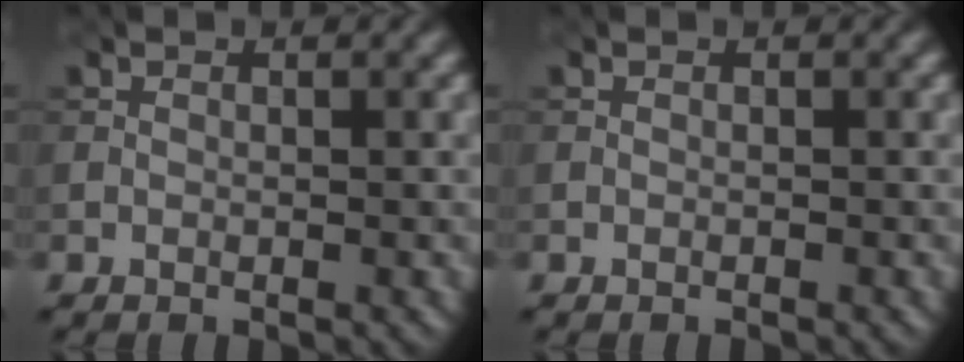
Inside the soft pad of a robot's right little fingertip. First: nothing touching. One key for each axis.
{"total": 0.0}